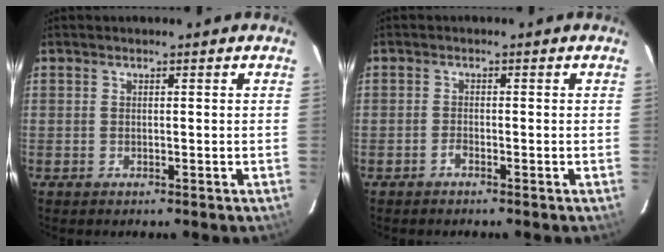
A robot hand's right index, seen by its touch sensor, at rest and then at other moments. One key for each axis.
{"total": 0.9, "fx": -0.8, "fy": 0.3, "fz": 0.4, "tx": -0.007, "ty": 0.000, "tz": -0.017}